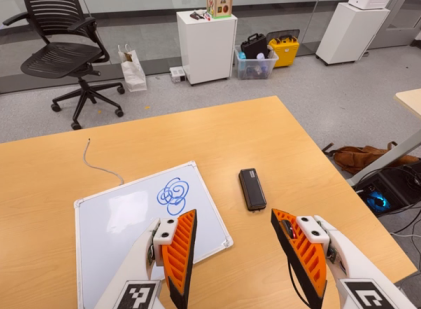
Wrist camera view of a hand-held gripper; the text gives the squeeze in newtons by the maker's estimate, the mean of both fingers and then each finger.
{"total": 0.0}